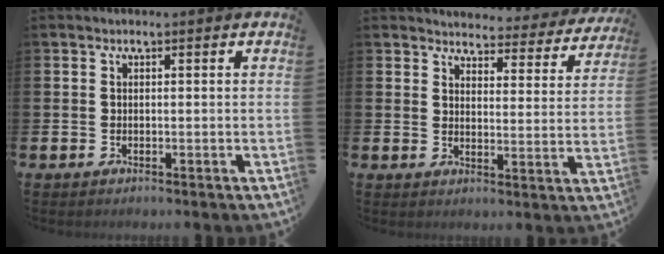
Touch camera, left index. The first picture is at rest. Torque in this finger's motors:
{"motor_torque": [0.57, -1.57, 0.29, 0.04]}